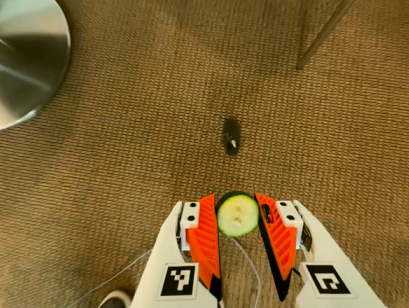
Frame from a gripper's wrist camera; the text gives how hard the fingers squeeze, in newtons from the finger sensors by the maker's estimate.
{"total": 9.5, "left": 9.3, "right": 9.7}